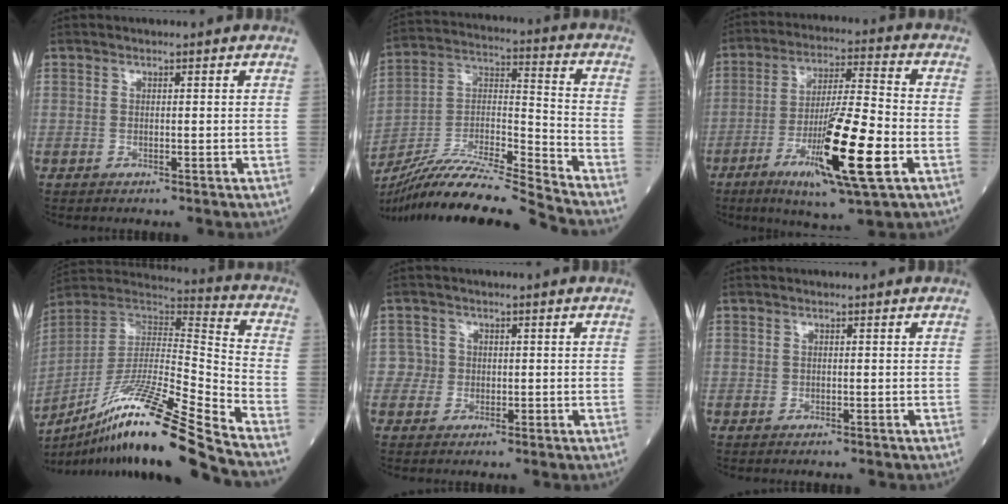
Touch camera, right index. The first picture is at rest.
{"total": 19.2, "force": [-17.3, -1.8, 8.0], "torque": [-0.158, -0.002, -0.312]}
{"total": 16.0, "force": [-5.8, 0.9, 14.8], "torque": [-0.268, -0.024, -0.097]}
{"total": 24.0, "force": [-17.5, -0.8, 16.4], "torque": [-0.295, -0.023, -0.318]}
{"total": 2.3, "force": [-0.2, 2.2, -0.3], "torque": [0.017, 0.010, -0.007]}
{"total": 0.0}